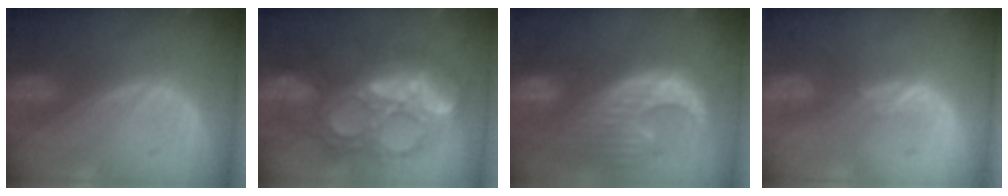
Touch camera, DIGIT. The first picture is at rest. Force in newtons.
{"total": 12.2, "press": 12.1, "slide": 1.4}
{"total": 13.2, "press": 11.3, "slide": 6.8}
{"total": 1.7, "press": 1.5, "slide": 0.8}